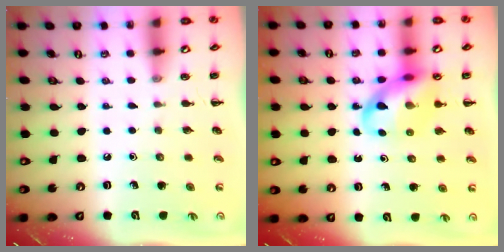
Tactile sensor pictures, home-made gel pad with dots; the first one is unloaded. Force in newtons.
{"total": 13.8, "press": 13.3, "slide": 3.6}